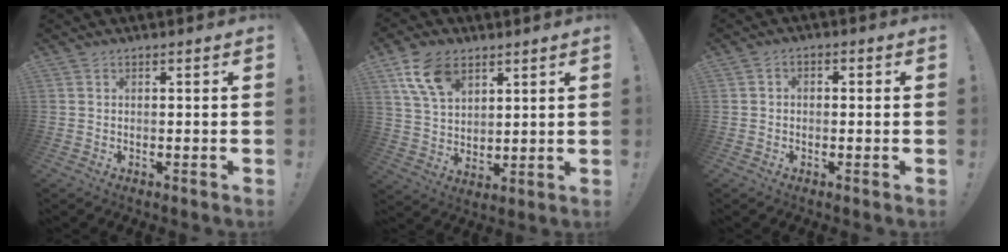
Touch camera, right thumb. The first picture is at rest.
{"total": 13.1, "force": [7.1, 8.1, 7.4], "torque": [-0.127, -0.019, 0.139]}
{"total": 2.0, "force": [-1.3, 1.2, 1.0], "torque": [-0.013, 0.011, -0.024]}